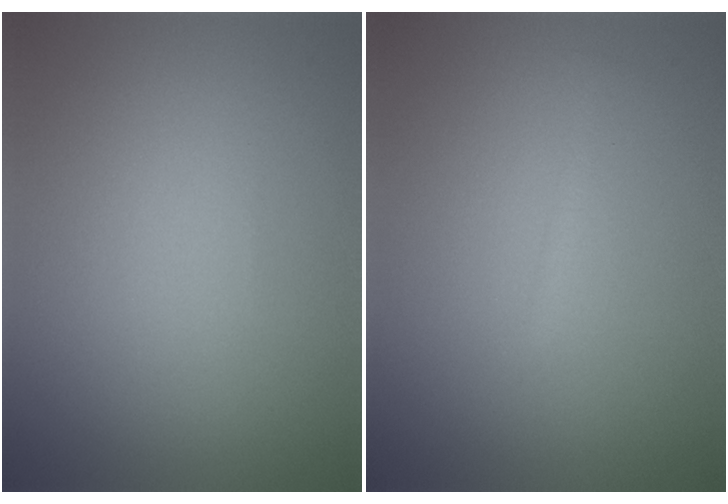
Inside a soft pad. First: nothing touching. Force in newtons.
{"total": 0.6, "press": 0.6, "slide": 0.0}